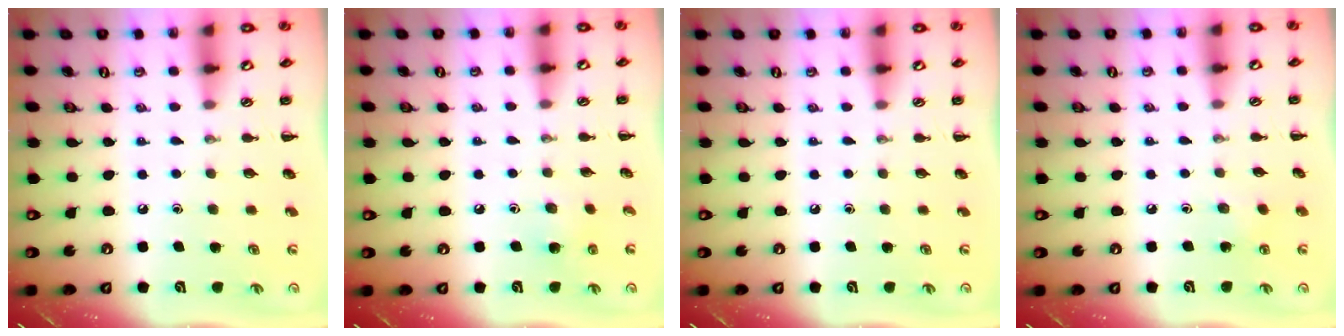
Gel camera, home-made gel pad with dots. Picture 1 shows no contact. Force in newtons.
{"total": 3.9, "press": 3.7, "slide": 1.1}
{"total": 0.0}
{"total": 4.4, "press": 4.2, "slide": 1.1}